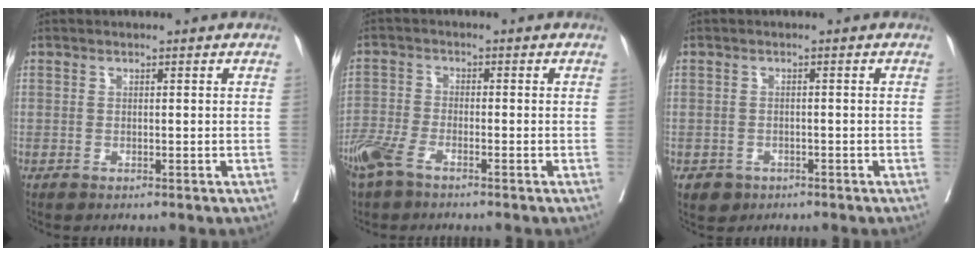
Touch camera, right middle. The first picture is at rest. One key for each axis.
{"total": 6.0, "fx": -4.4, "fy": 1.7, "fz": 3.7, "tx": -0.087, "ty": -0.010, "tz": -0.090}
{"total": 2.0, "fx": -0.9, "fy": 1.7, "fz": 0.2, "tx": -0.007, "ty": 0.004, "tz": -0.012}